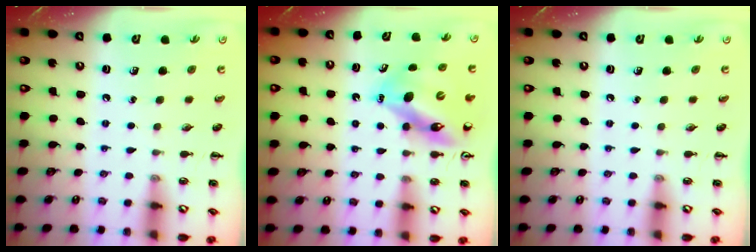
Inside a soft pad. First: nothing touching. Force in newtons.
{"total": 11.4, "press": 10.9, "slide": 3.2}
{"total": 0.0}